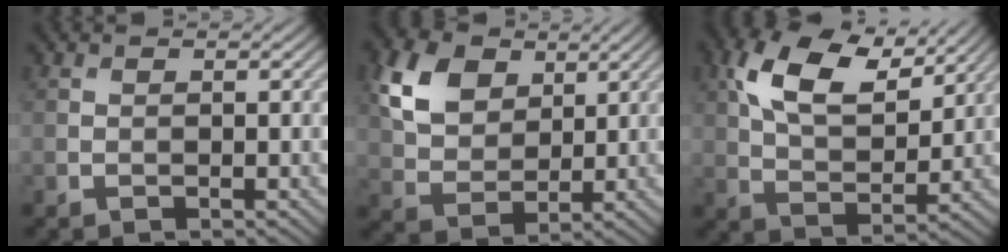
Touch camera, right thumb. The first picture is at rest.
{"total": 8.6, "force": [3.8, 5.9, 4.9], "torque": [-0.130, 0.005, 0.066]}
{"total": 11.7, "force": [5.7, 5.9, 8.3], "torque": [-0.179, 0.011, 0.111]}